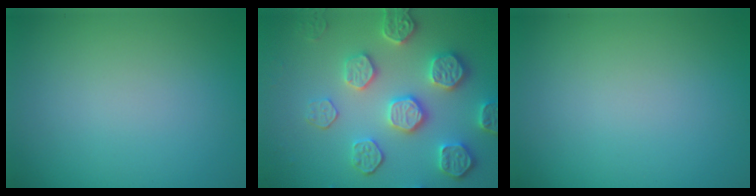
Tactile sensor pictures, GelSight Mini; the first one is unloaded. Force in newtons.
{"total": 5.6, "press": 5.1, "slide": 2.2}
{"total": 0.0}